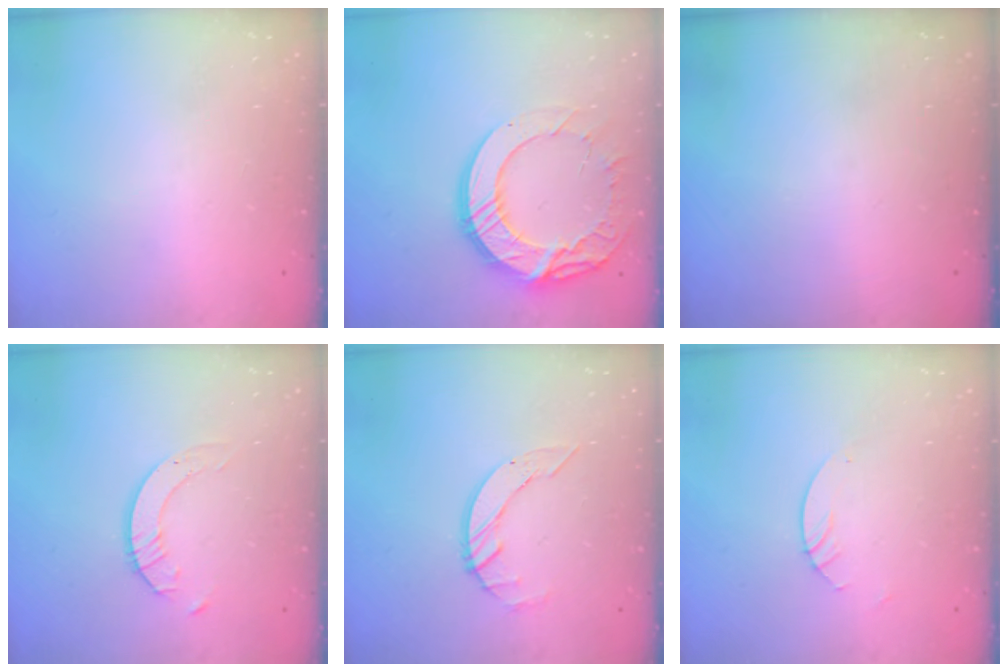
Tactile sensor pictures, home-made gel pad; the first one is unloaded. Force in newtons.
{"total": 17.6, "press": 17.5, "slide": 1.5}
{"total": 0.0}
{"total": 2.7, "press": 2.7, "slide": 0.2}
{"total": 3.6, "press": 3.6, "slide": 0.4}
{"total": 2.4, "press": 2.4, "slide": 0.2}